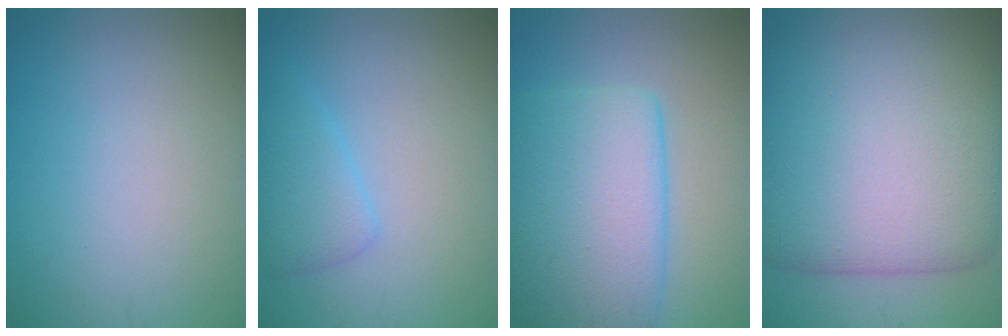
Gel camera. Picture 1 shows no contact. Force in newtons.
{"total": 2.7, "press": 2.6, "slide": 0.3}
{"total": 8.7, "press": 8.7, "slide": 0.3}
{"total": 15.4, "press": 15.3, "slide": 0.6}